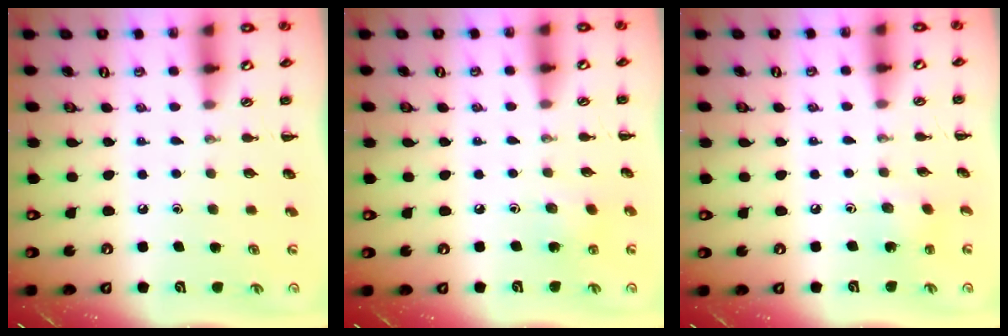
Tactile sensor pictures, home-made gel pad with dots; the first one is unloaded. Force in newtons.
{"total": 2.8, "press": 2.7, "slide": 0.8}
{"total": 2.0, "press": 1.9, "slide": 0.5}